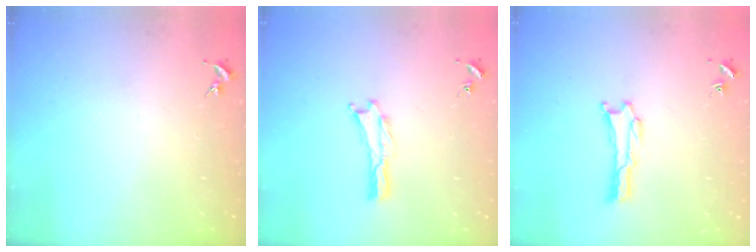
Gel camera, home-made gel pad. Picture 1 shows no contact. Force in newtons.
{"total": 0.0}
{"total": 0.0}